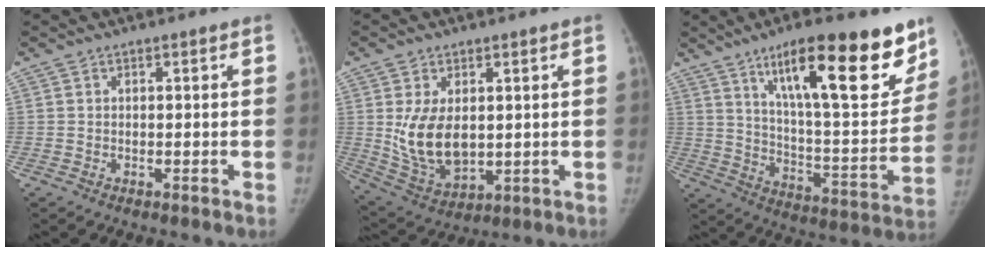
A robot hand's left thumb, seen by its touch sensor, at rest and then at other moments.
{"total": 11.5, "force": [1.4, 7.3, 8.7], "torque": [-0.140, -0.017, 0.047]}
{"total": 25.4, "force": [14.9, 6.8, 19.4], "torque": [-0.250, -0.063, 0.237]}